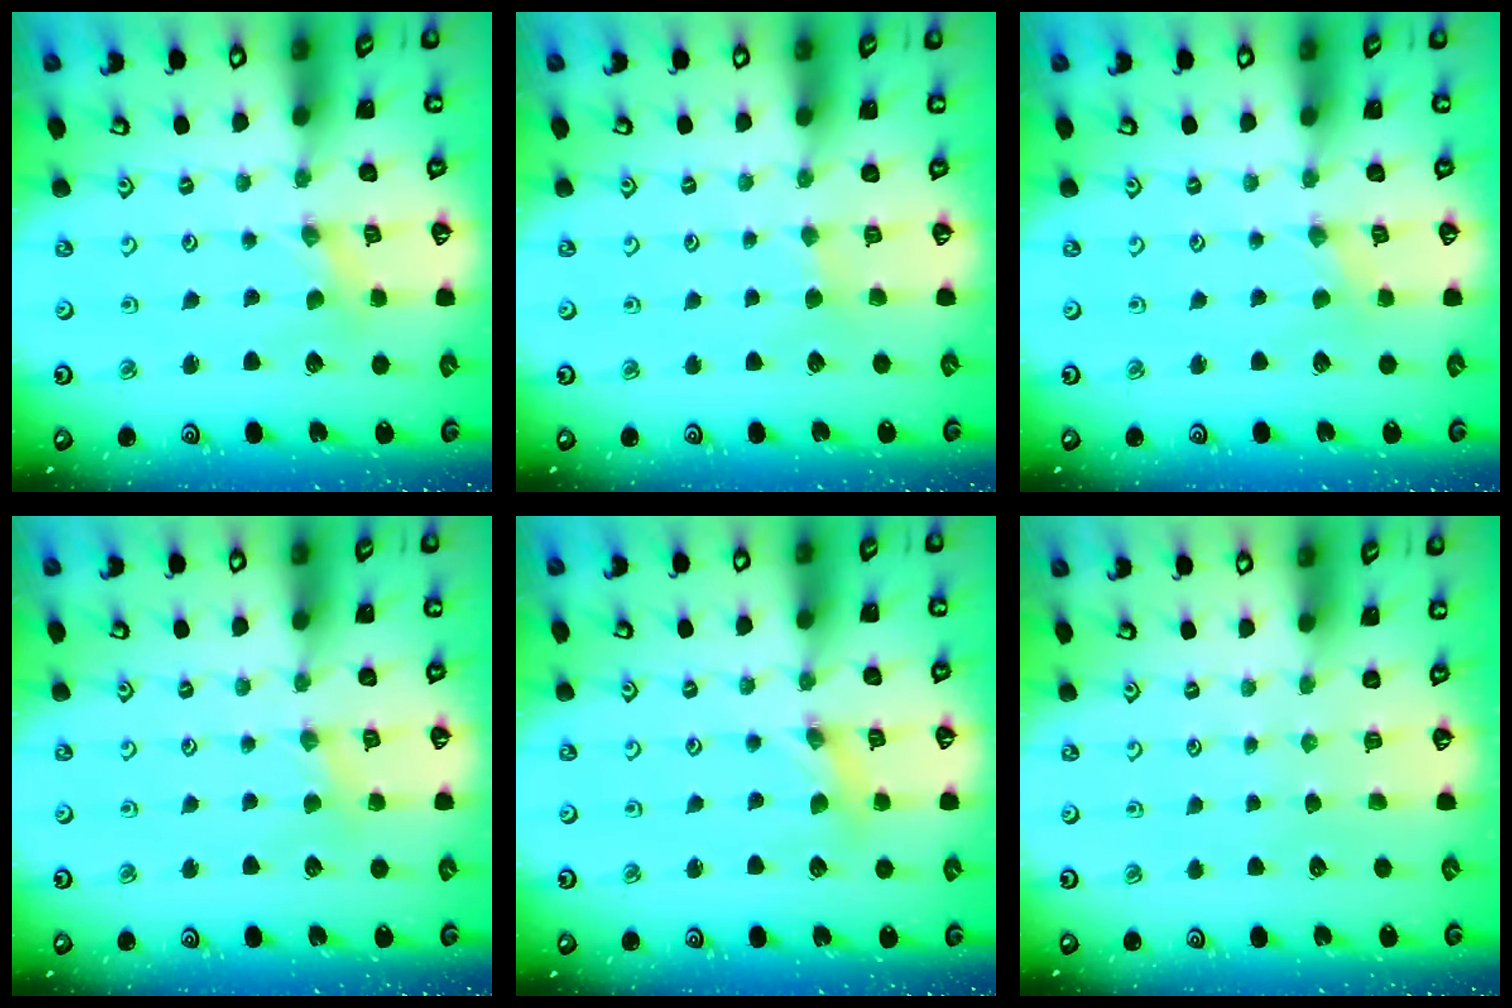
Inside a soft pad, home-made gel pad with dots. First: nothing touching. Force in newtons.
{"total": 2.2, "press": 2.2, "slide": 0.4}
{"total": 0.0}
{"total": 2.1, "press": 2.1, "slide": 0.4}
{"total": 2.7, "press": 2.7, "slide": 0.3}
{"total": 0.0}